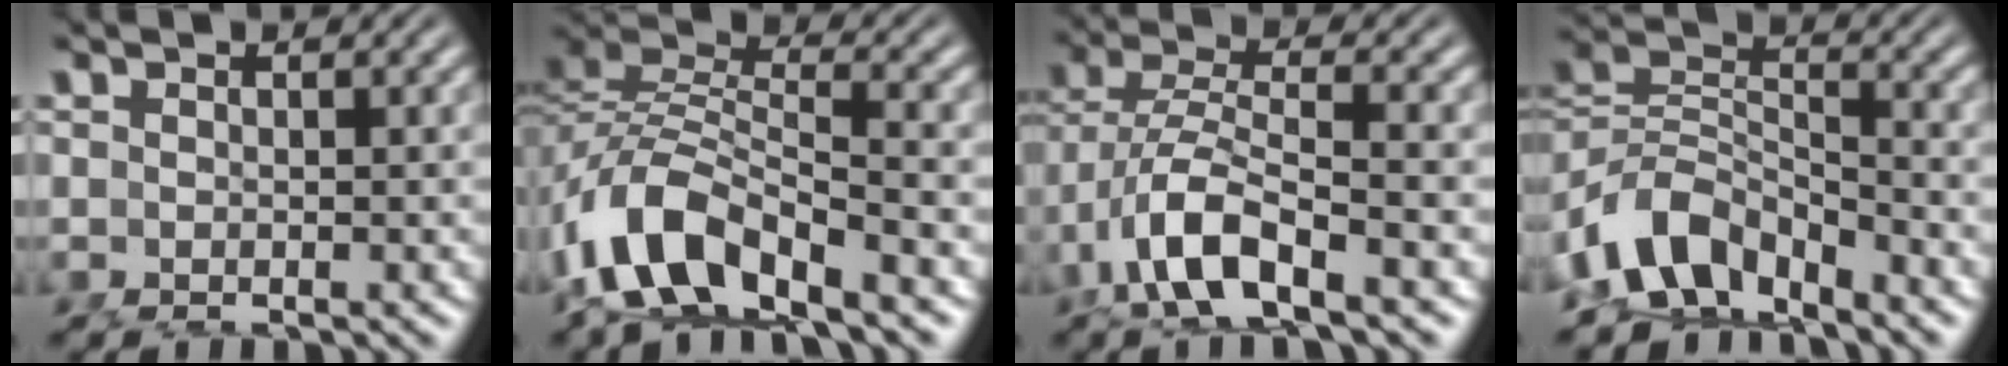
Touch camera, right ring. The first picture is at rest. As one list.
[{"total": 7.3, "force": [-2.8, 4.5, 5.0], "torque": [-0.114, -0.023, -0.042]}, {"total": 4.9, "force": [-0.9, 1.9, 4.5], "torque": [-0.107, -0.017, -0.004]}, {"total": 7.9, "force": [-3.4, 5.6, 4.4], "torque": [-0.091, -0.038, -0.048]}]